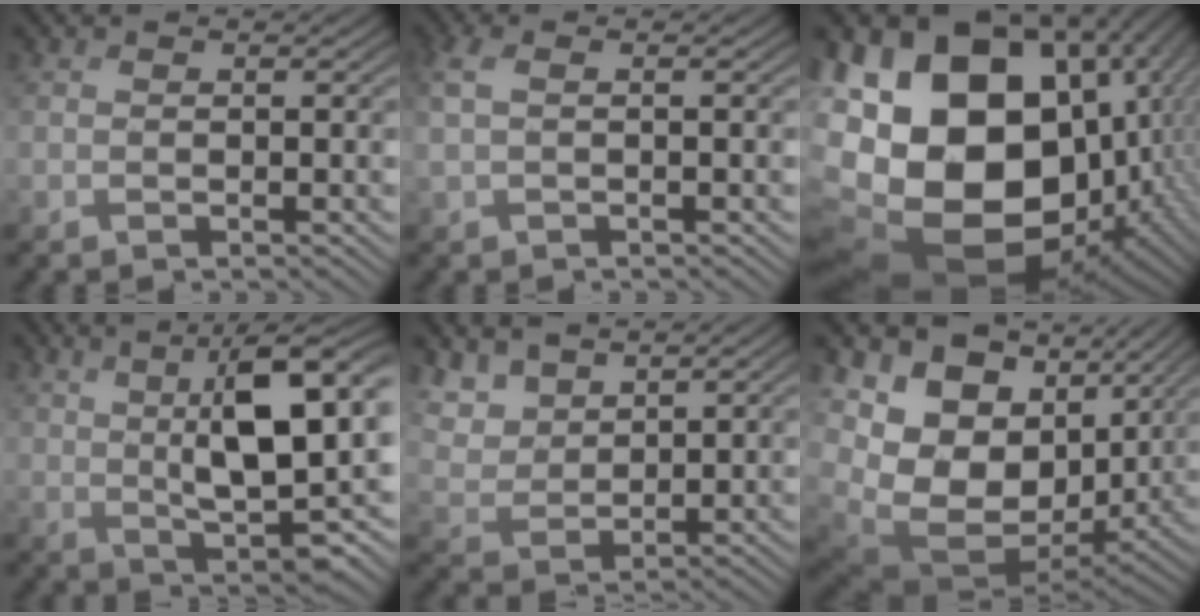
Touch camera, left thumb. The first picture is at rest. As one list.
[{"total": 2.0, "force": [0.7, 0.2, 1.9], "torque": [-0.047, 0.008, 0.011]}, {"total": 23.0, "force": [0.2, 15.6, 16.9], "torque": [-0.351, -0.021, 0.031]}, {"total": 13.4, "force": [3.9, 4.7, 11.9], "torque": [-0.190, 0.006, 0.065]}, {"total": 6.3, "force": [5.3, 2.7, 2.3], "torque": [-0.072, -0.008, 0.121]}, {"total": 17.7, "force": [3.0, 12.5, 12.2], "torque": [-0.263, -0.033, 0.106]}]